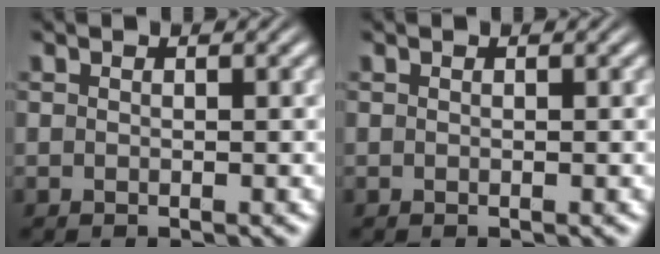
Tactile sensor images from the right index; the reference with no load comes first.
{"total": 0.0}